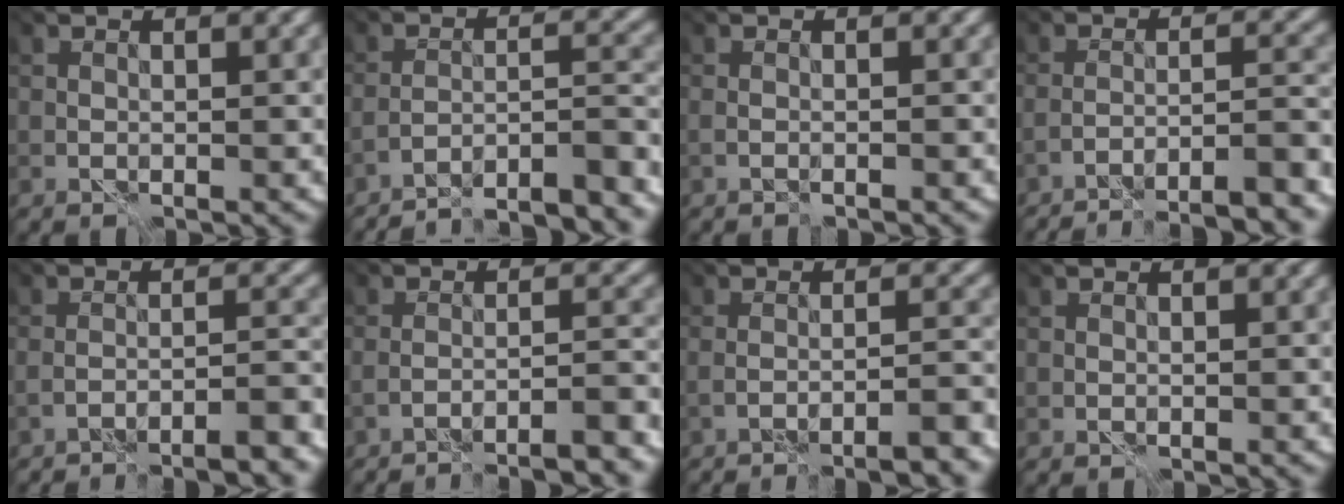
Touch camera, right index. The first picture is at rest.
{"total": 10.1, "force": [-9.5, 0.8, 3.5], "torque": [-0.028, 0.014, -0.130]}
{"total": 0.8, "force": [-0.8, 0.0, 0.3], "torque": [-0.006, 0.003, -0.013]}
{"total": 7.7, "force": [-6.8, 0.4, 3.5], "torque": [-0.033, 0.012, -0.093]}
{"total": 4.6, "force": [-4.0, -0.1, 2.2], "torque": [-0.022, 0.009, -0.066]}
{"total": 5.1, "force": [-4.4, 0.0, 2.6], "torque": [-0.024, 0.011, -0.070]}
{"total": 4.2, "force": [-3.1, 0.1, 2.7], "torque": [-0.031, 0.001, -0.053]}
{"total": 0.0}